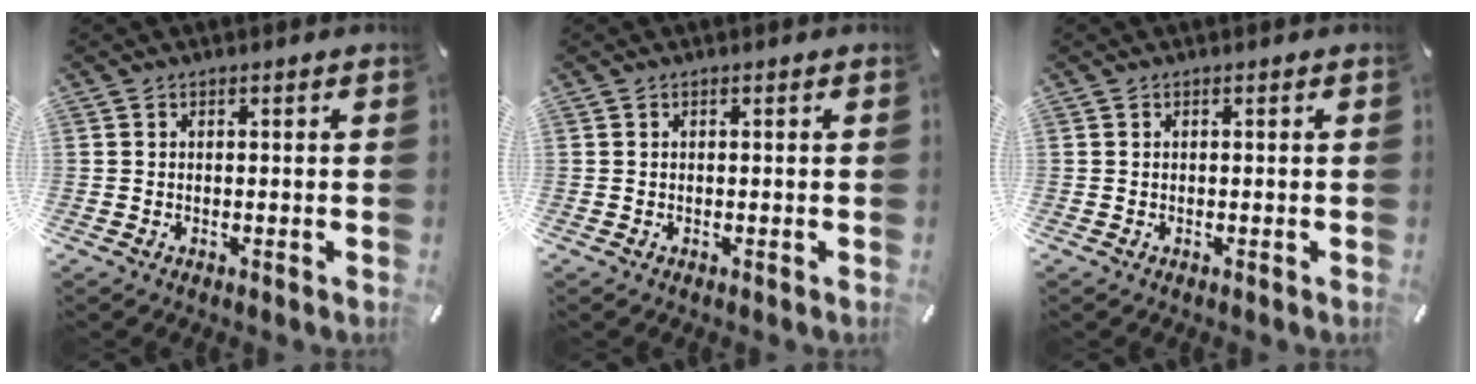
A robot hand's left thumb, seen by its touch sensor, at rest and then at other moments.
{"total": 0.0}
{"total": 0.0}